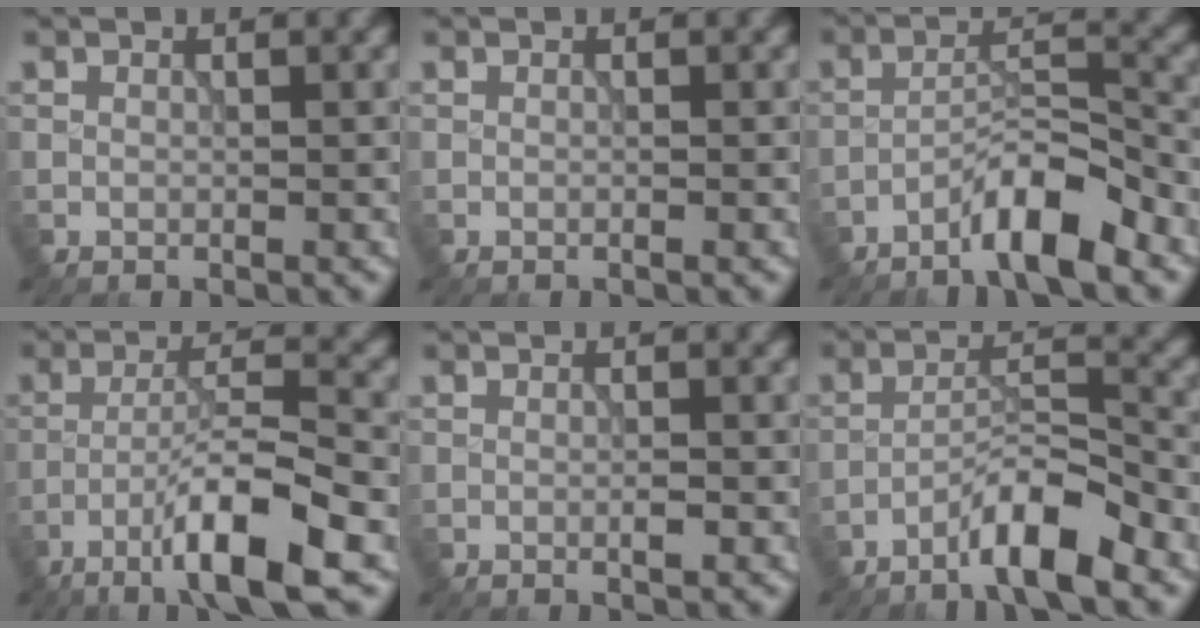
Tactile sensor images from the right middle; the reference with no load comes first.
{"total": 0.0}
{"total": 5.4, "force": [-3.8, 0.8, 3.7], "torque": [-0.062, 0.012, -0.075]}
{"total": 8.1, "force": [-4.5, 1.1, 6.7], "torque": [-0.109, 0.012, -0.081]}
{"total": 0.8, "force": [-0.3, 0.1, 0.8], "torque": [-0.014, -0.001, -0.005]}
{"total": 5.3, "force": [-3.7, 0.6, 3.7], "torque": [-0.064, 0.012, -0.073]}